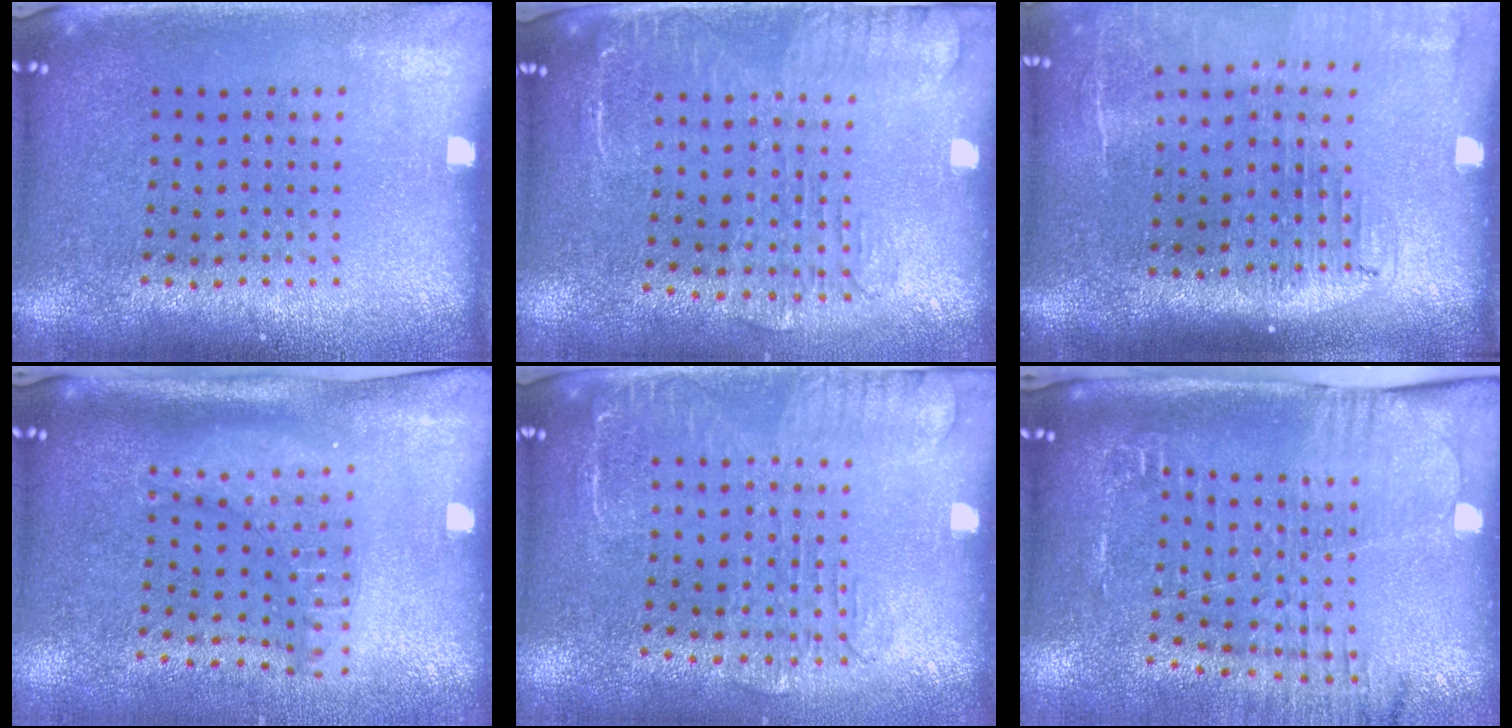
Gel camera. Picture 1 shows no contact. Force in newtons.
{"total": 2.0, "press": 1.7, "slide": 1.0}
{"total": 2.0, "press": 1.6, "slide": 1.2}
{"total": 2.1, "press": 1.5, "slide": 1.4}
{"total": 1.8, "press": 1.5, "slide": 0.9}
{"total": 2.6, "press": 2.0, "slide": 1.6}